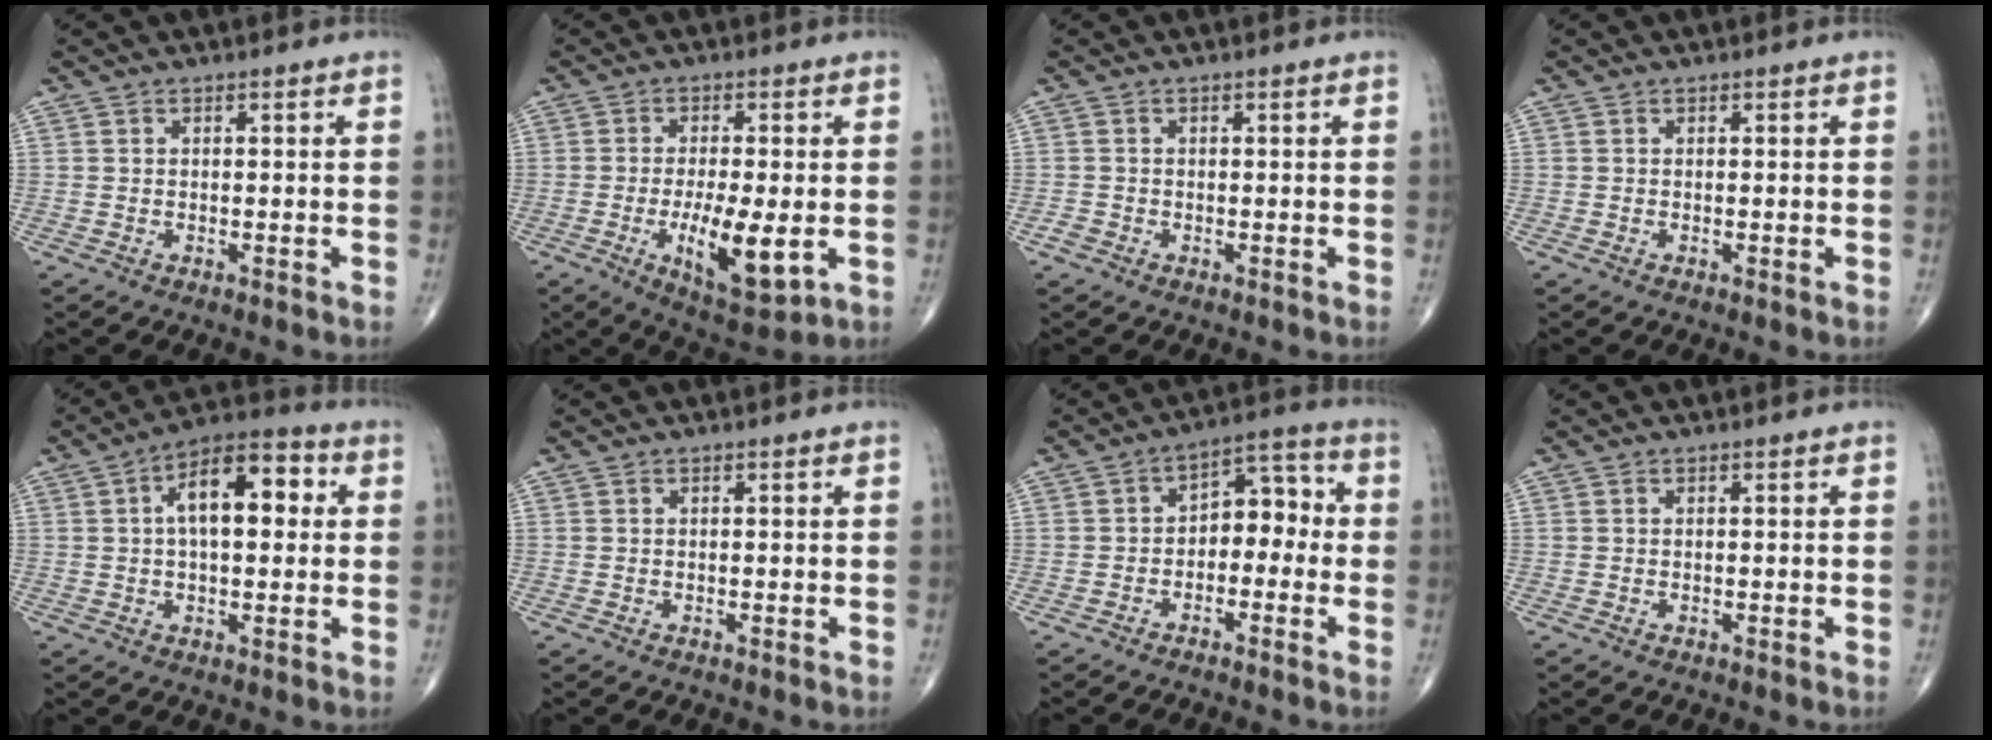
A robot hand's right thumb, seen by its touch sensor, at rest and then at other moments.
{"total": 11.3, "force": [-2.5, 3.8, 10.4], "torque": [-0.167, -0.020, -0.033]}
{"total": 1.1, "force": [-0.6, 0.9, 0.2], "torque": [-0.001, 0.002, -0.014]}
{"total": 0.0}
{"total": 12.6, "force": [2.4, 6.2, 10.6], "torque": [-0.152, 0.025, 0.030]}
{"total": 0.0}
{"total": 7.6, "force": [-1.4, 5.1, 5.6], "torque": [-0.048, 0.043, -0.036]}
{"total": 0.0}